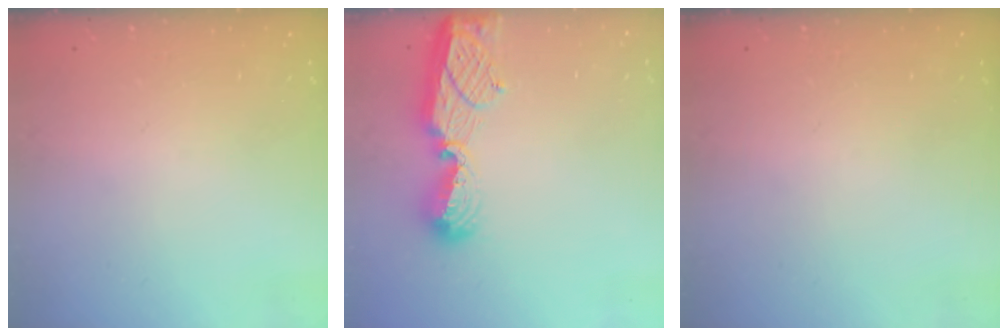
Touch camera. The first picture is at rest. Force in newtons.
{"total": 10.7, "press": 10.7, "slide": 1.0}
{"total": 0.0}